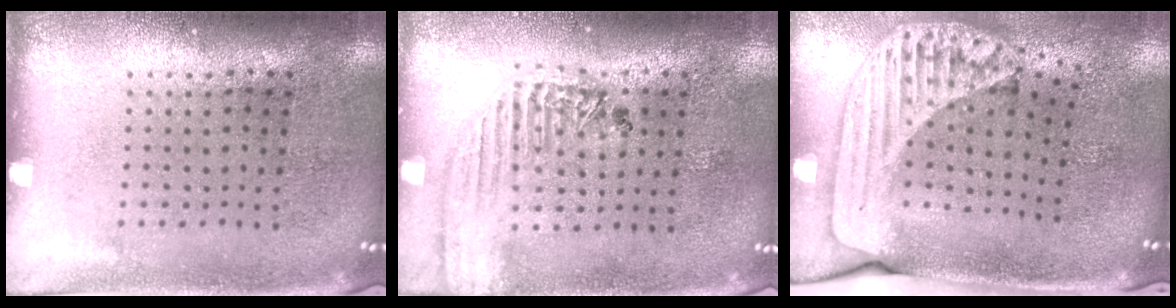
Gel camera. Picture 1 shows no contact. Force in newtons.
{"total": 1.8, "press": 1.6, "slide": 0.7}
{"total": 2.4, "press": 1.8, "slide": 1.7}